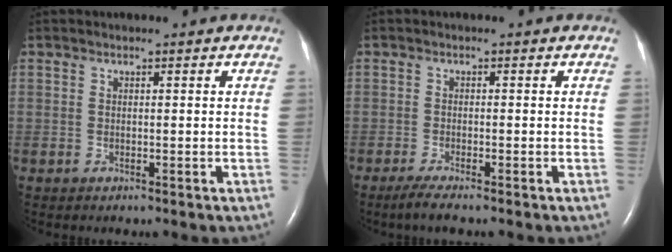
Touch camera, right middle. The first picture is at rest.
{"total": 2.8, "force": [-2.1, 0.0, 1.8], "torque": [-0.041, -0.009, -0.041]}